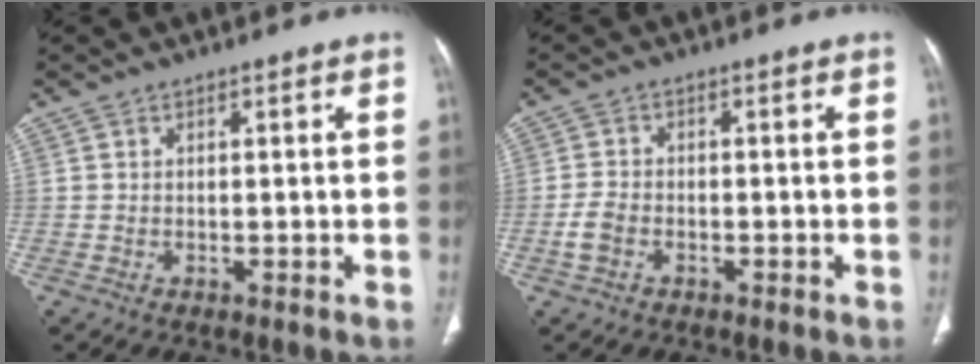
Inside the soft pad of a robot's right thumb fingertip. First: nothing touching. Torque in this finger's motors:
{"motor_torque": [-0.16, 0.12, 0.68, -0.49, 0.15]}